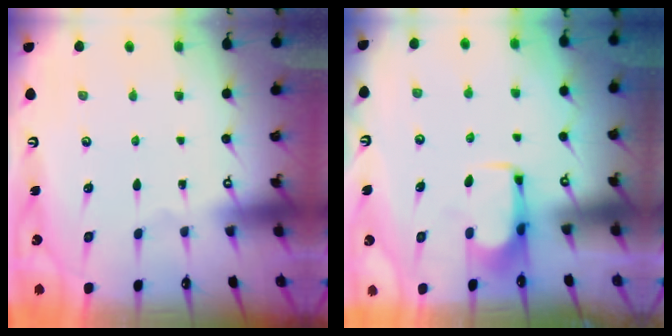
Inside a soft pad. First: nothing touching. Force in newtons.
{"total": 2.0, "press": 2.0, "slide": 0.3}